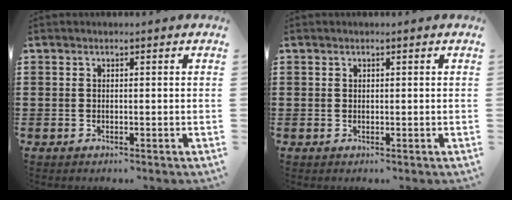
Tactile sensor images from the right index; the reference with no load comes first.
{"total": 0.0}